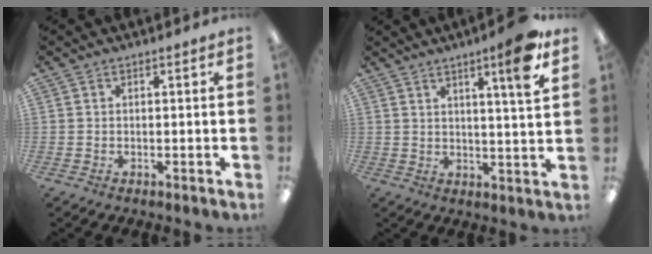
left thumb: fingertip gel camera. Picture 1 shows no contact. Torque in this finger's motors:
{"motor_torque": [-0.21, 0.15, 0.10, -0.21, 0.03]}